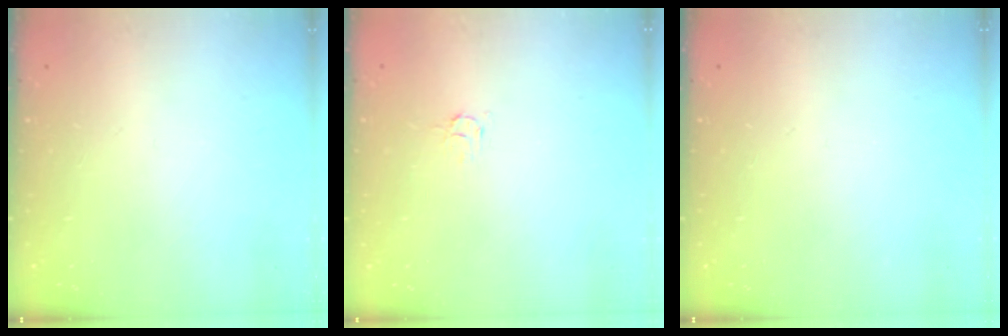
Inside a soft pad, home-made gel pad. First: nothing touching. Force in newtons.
{"total": 3.1, "press": 3.1, "slide": 0.2}
{"total": 0.0}